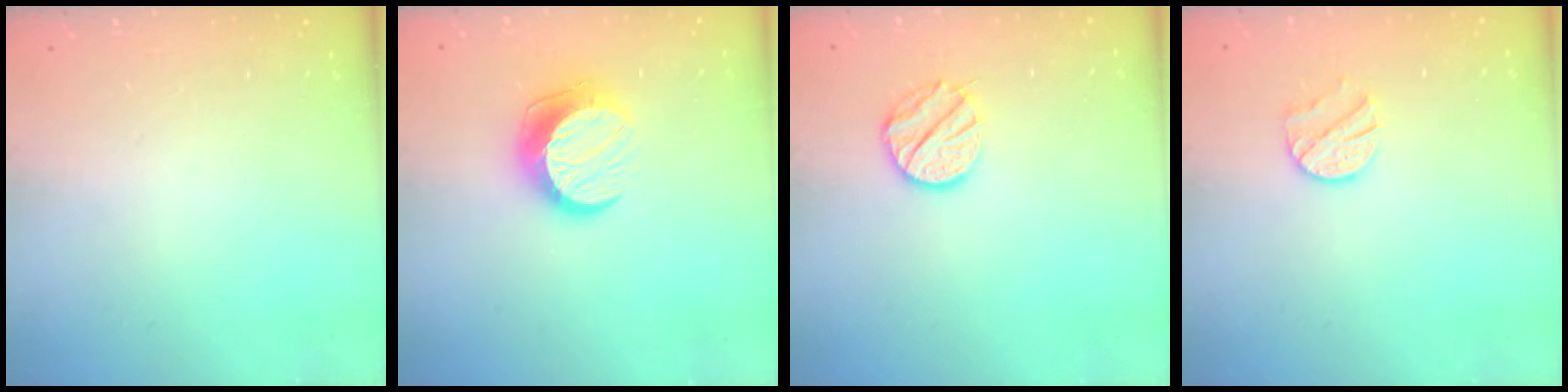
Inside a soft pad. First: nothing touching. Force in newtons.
{"total": 11.1, "press": 11.1, "slide": 0.4}
{"total": 10.1, "press": 10.1, "slide": 0.5}
{"total": 8.9, "press": 8.9, "slide": 0.2}